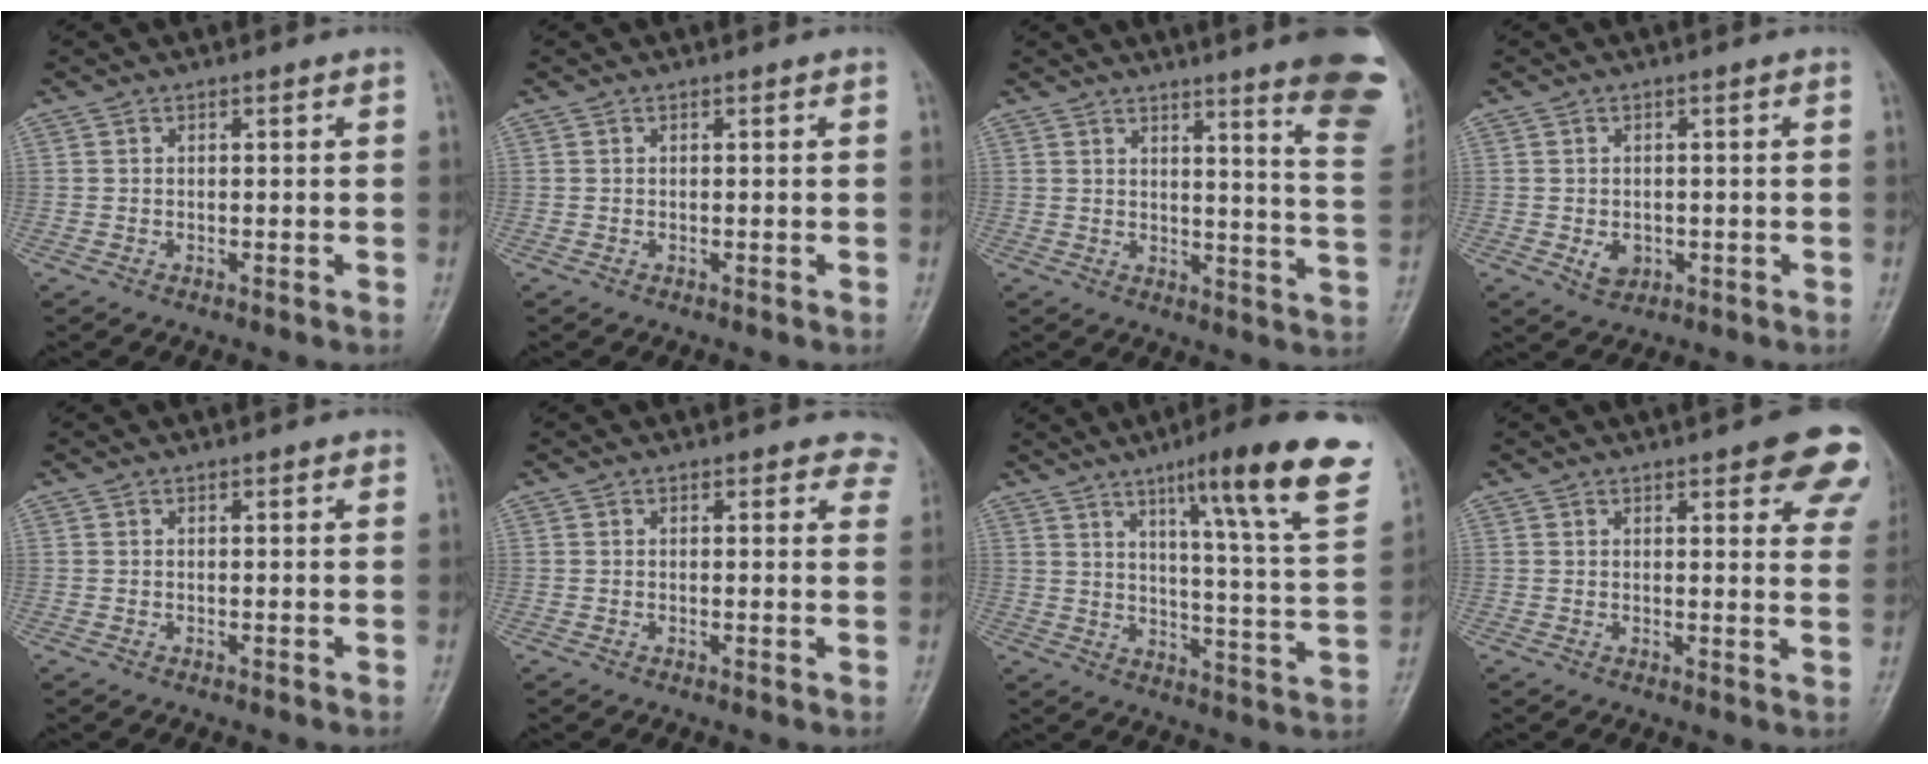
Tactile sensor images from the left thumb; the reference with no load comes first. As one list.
[{"total": 0.0}, {"total": 17.3, "force": [11.6, 1.7, 12.8], "torque": [-0.130, -0.079, 0.127]}, {"total": 3.0, "force": [-0.6, 2.3, 1.8], "torque": [-0.020, -0.001, -0.003]}, {"total": 0.7, "force": [0.4, 0.3, 0.5], "torque": [-0.007, -0.001, 0.003]}, {"total": 4.1, "force": [3.5, 1.9, 0.6], "torque": [0.032, -0.015, 0.016]}, {"total": 21.7, "force": [12.6, 2.3, 17.6], "torque": [-0.220, -0.050, 0.172]}, {"total": 12.5, "force": [7.3, 4.0, 9.3], "torque": [-0.077, -0.029, 0.075]}]